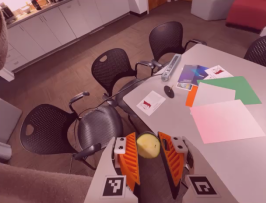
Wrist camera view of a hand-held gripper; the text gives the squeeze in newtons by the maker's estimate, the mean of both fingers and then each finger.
{"total": 6.4, "left": 6.1, "right": 6.7}